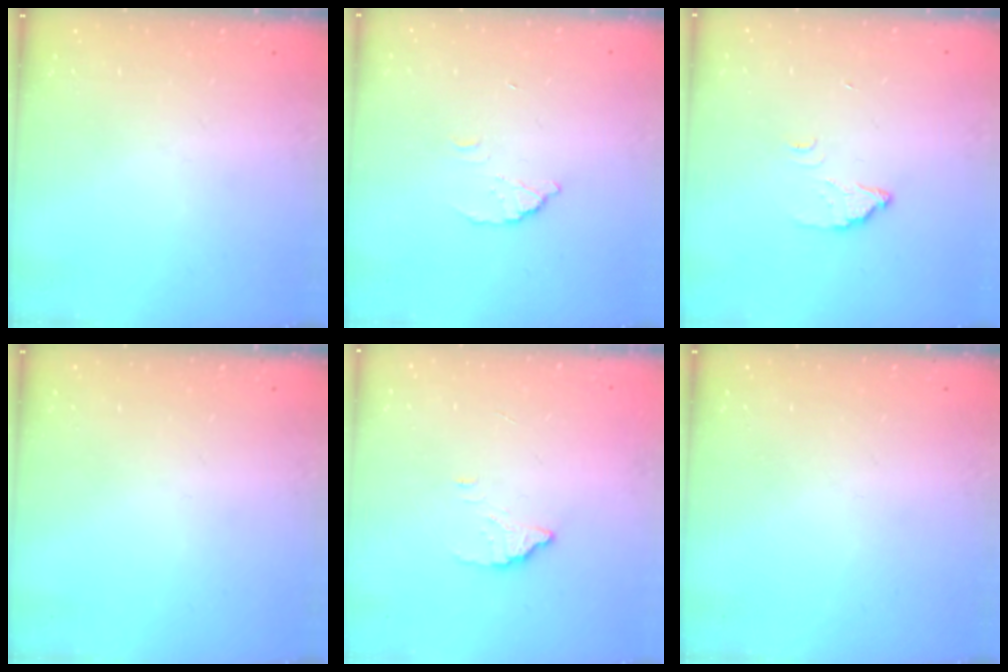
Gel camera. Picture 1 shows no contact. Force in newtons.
{"total": 2.7, "press": 2.7, "slide": 0.1}
{"total": 2.9, "press": 2.9, "slide": 0.4}
{"total": 0.0}
{"total": 1.9, "press": 1.9, "slide": 0.0}
{"total": 0.0}